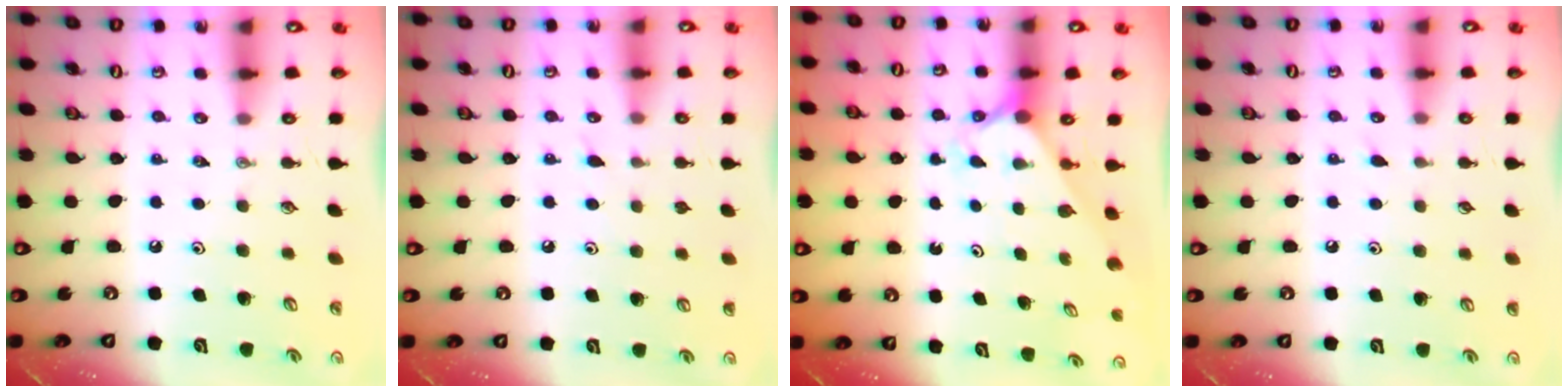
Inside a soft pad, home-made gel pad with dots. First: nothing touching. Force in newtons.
{"total": 4.1, "press": 4.0, "slide": 0.3}
{"total": 1.8, "press": 1.8, "slide": 0.2}
{"total": 4.7, "press": 4.6, "slide": 0.4}